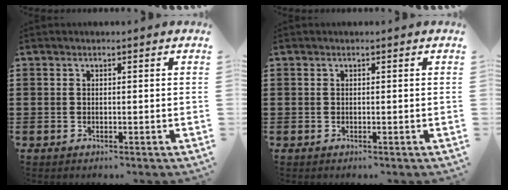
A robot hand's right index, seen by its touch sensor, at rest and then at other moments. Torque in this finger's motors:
{"motor_torque": [0.00, 0.00, 0.00, 0.00]}